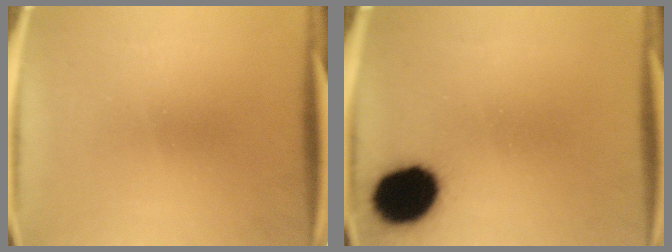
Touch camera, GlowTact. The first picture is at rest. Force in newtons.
{"total": 15.6}